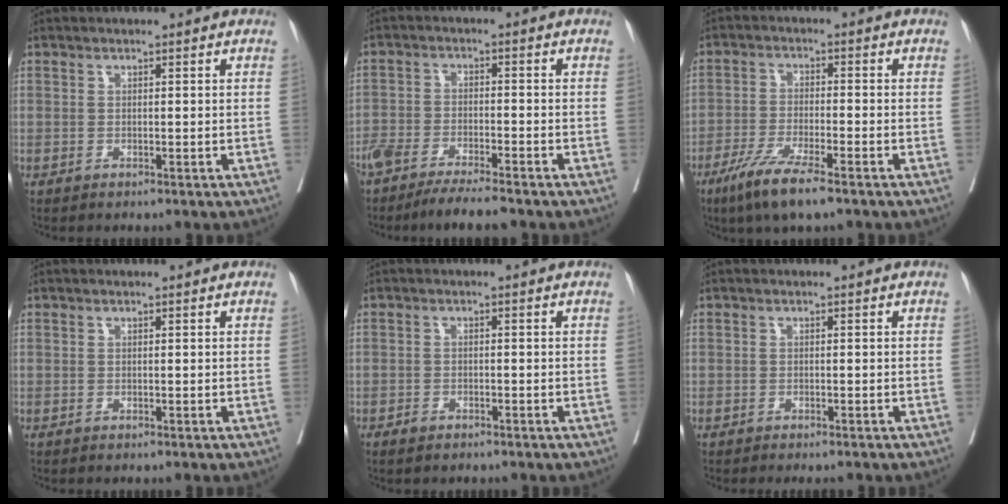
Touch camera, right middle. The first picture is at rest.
{"total": 8.8, "force": [-7.5, 0.8, 4.6], "torque": [-0.073, -0.016, -0.123]}
{"total": 8.3, "force": [-5.6, 0.7, 6.0], "torque": [-0.118, -0.020, -0.104]}
{"total": 0.0}
{"total": 1.4, "force": [-1.1, 0.7, 0.6], "torque": [-0.012, 0.001, -0.017]}
{"total": 2.1, "force": [-1.8, 0.5, 0.9], "torque": [-0.012, -0.005, -0.023]}